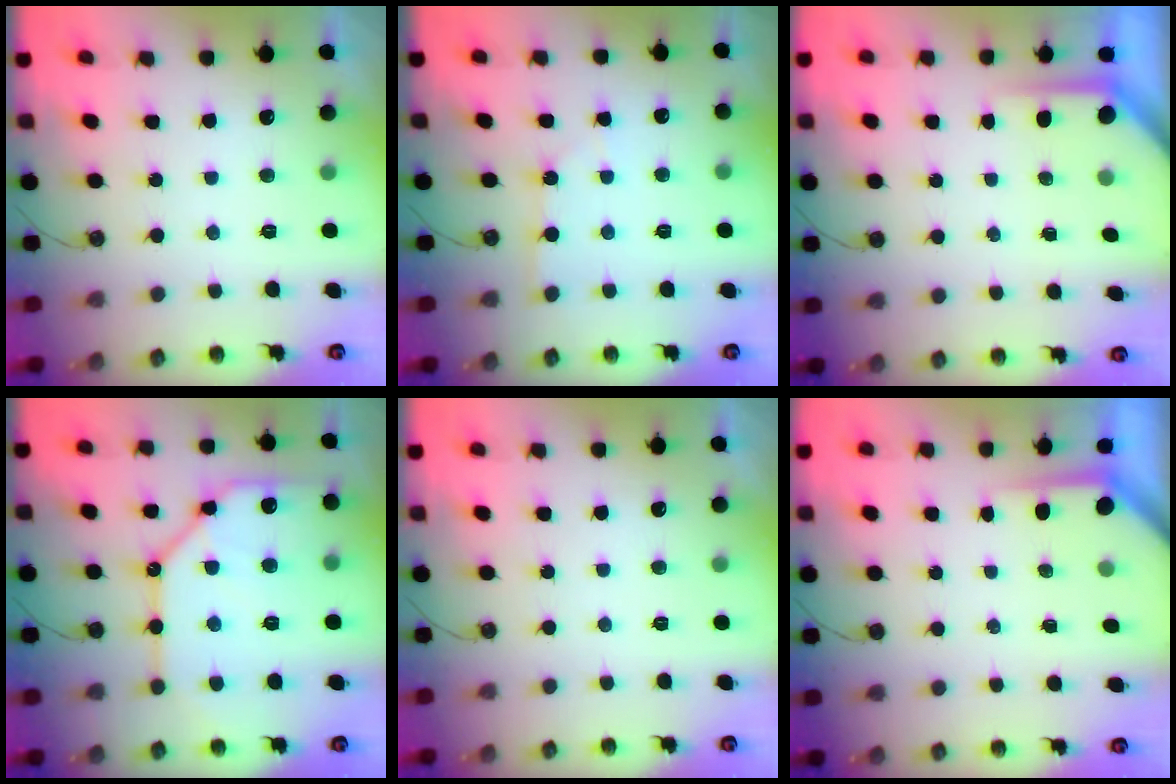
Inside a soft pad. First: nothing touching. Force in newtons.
{"total": 2.2, "press": 2.2, "slide": 0.4}
{"total": 3.8, "press": 3.8, "slide": 0.2}
{"total": 17.7, "press": 17.6, "slide": 2.0}
{"total": 0.0}
{"total": 3.4, "press": 3.4, "slide": 0.3}